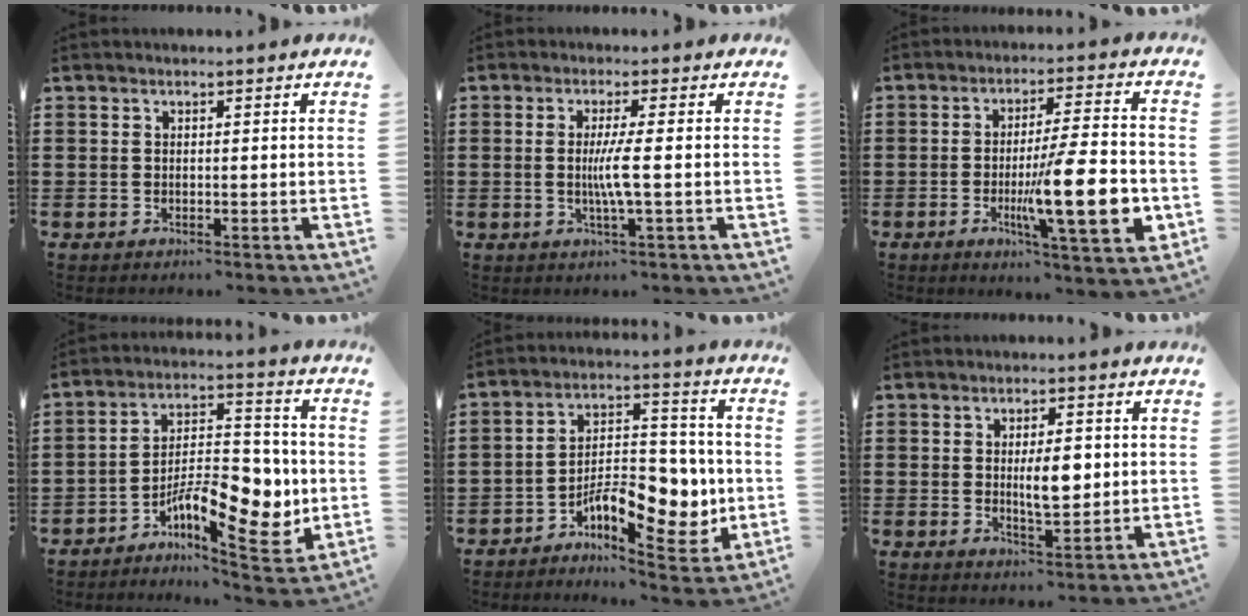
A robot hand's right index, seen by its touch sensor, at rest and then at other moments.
{"total": 4.5, "force": [-0.3, -0.2, 4.5], "torque": [-0.087, -0.011, -0.012]}
{"total": 15.0, "force": [-3.8, 2.8, 14.3], "torque": [-0.223, -0.017, -0.064]}
{"total": 12.5, "force": [-4.2, 5.8, 10.2], "torque": [-0.154, 0.001, -0.070]}
{"total": 11.1, "force": [-3.7, 6.0, 8.6], "torque": [-0.123, 0.008, -0.061]}
{"total": 5.8, "force": [0.4, 2.2, 5.3], "torque": [-0.086, -0.002, 0.002]}